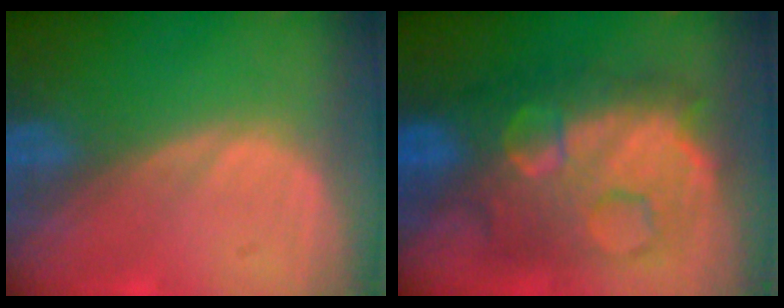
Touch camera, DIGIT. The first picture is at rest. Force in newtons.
{"total": 12.1, "press": 12.0, "slide": 1.2}